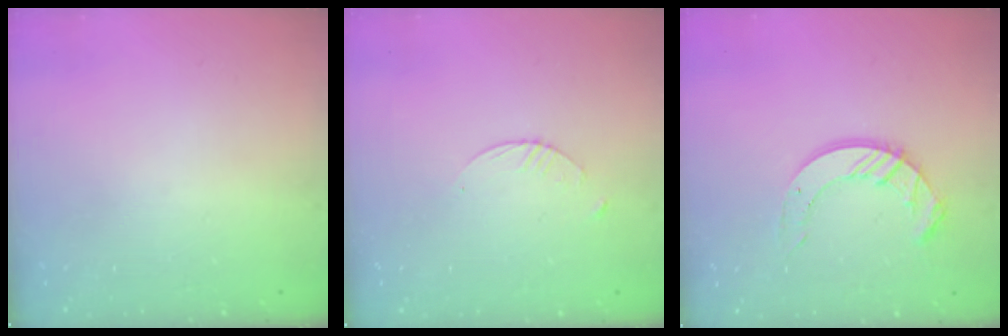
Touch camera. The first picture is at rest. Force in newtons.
{"total": 1.5, "press": 1.5, "slide": 0.2}
{"total": 10.2, "press": 10.1, "slide": 1.0}